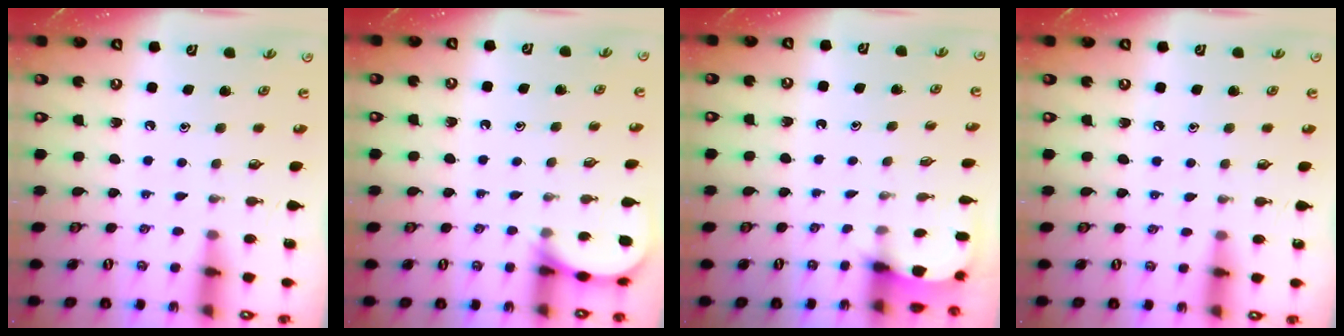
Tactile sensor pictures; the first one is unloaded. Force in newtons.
{"total": 3.9, "press": 3.9, "slide": 0.5}
{"total": 2.6, "press": 2.6, "slide": 0.3}
{"total": 4.2, "press": 4.2, "slide": 0.7}